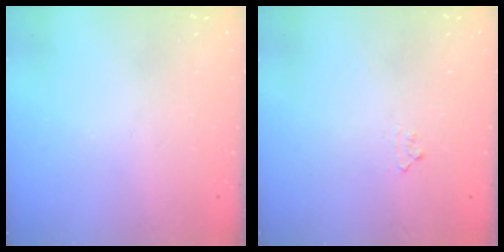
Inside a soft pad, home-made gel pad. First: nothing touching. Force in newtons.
{"total": 4.6, "press": 4.5, "slide": 0.5}